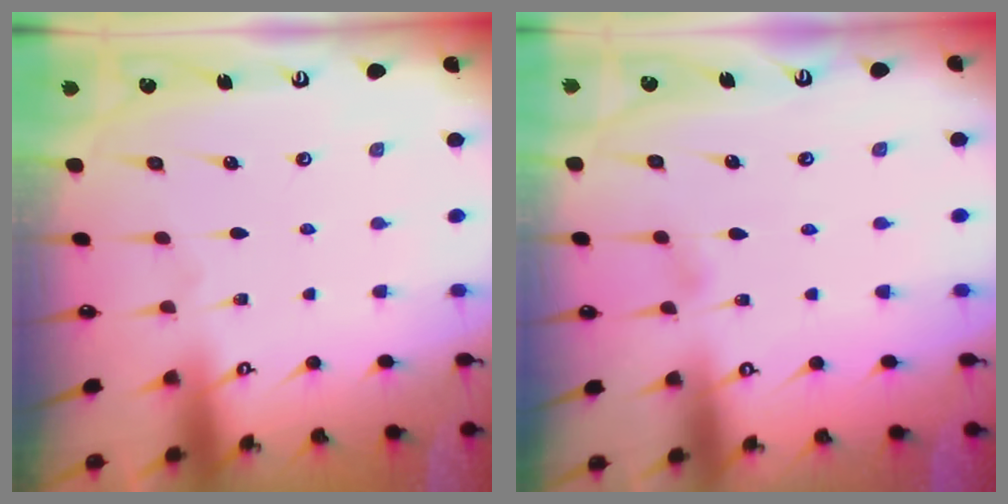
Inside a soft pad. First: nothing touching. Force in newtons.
{"total": 4.6, "press": 4.6, "slide": 0.5}